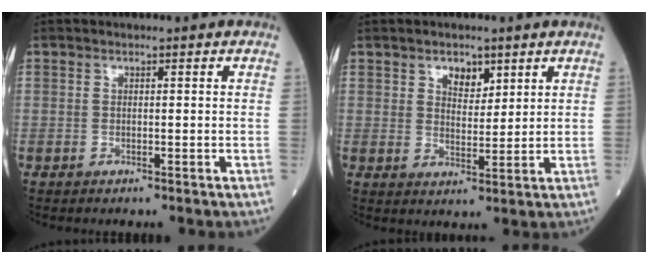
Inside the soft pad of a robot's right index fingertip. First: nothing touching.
{"total": 3.8, "force": [2.3, 2.2, 2.2], "torque": [-0.033, 0.000, 0.039]}